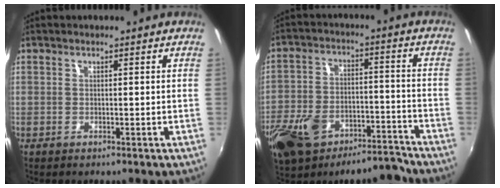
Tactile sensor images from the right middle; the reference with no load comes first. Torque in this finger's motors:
{"motor_torque": [1.08, -1.06, 0.21, 0.14]}